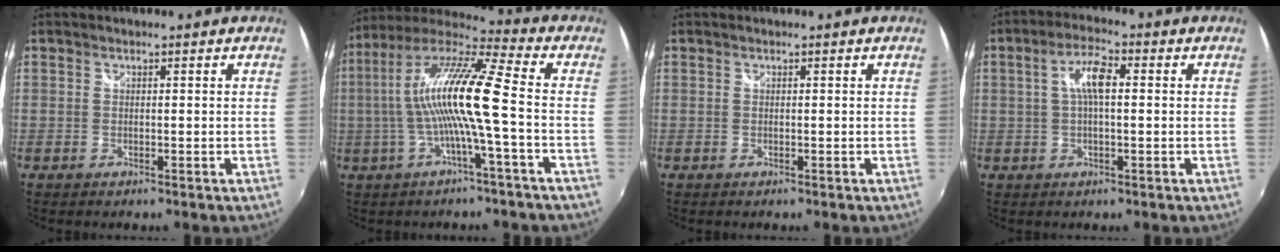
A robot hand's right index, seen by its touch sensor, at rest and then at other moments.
{"total": 14.5, "force": [-1.5, -0.1, 14.4], "torque": [-0.259, 0.007, -0.030]}
{"total": 0.0}
{"total": 5.8, "force": [0.7, 1.8, 5.5], "torque": [-0.104, 0.013, 0.012]}